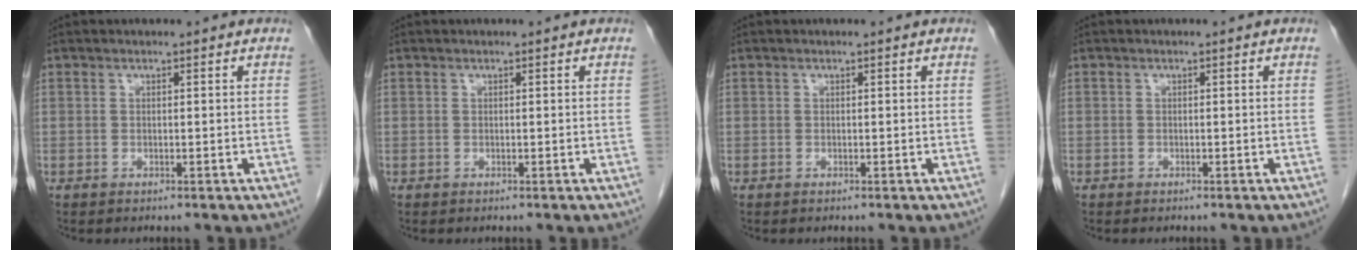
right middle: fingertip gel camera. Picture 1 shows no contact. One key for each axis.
{"total": 0.0}
{"total": 0.0}
{"total": 0.0}